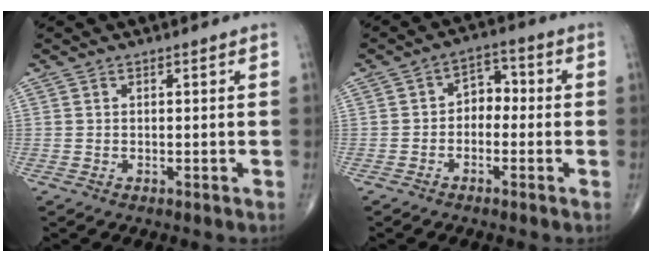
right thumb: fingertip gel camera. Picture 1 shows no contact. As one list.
[{"total": 4.9, "force": [-0.8, 3.6, 3.3], "torque": [-0.024, 0.026, -0.028]}]